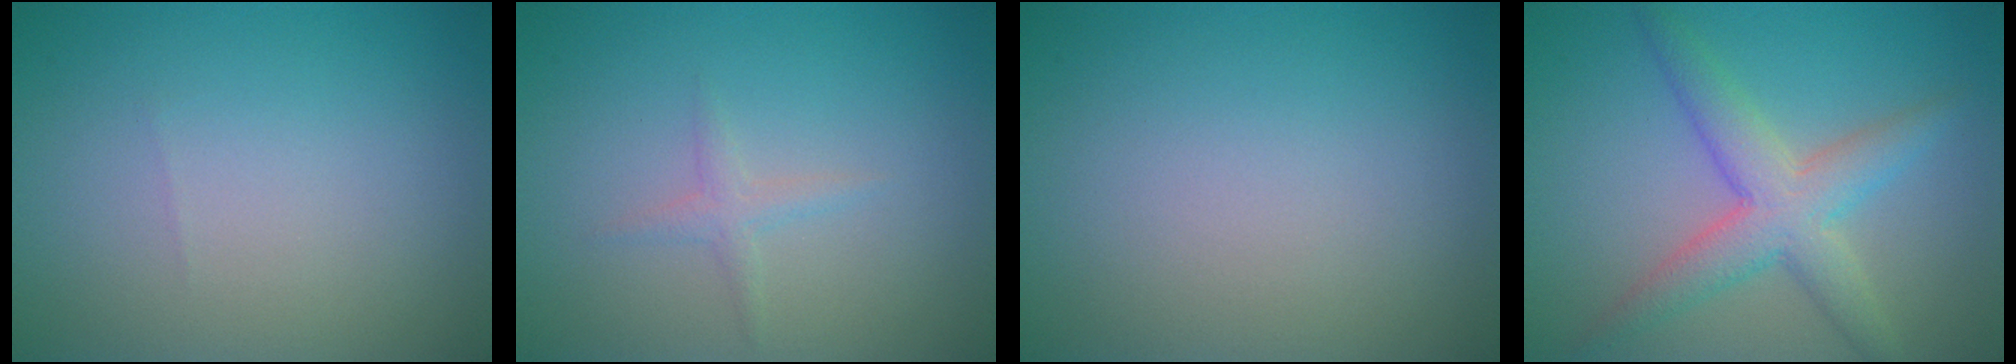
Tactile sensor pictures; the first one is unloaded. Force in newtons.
{"total": 1.1, "press": 1.1, "slide": 0.0}
{"total": 0.0}
{"total": 4.8, "press": 4.8, "slide": 0.3}